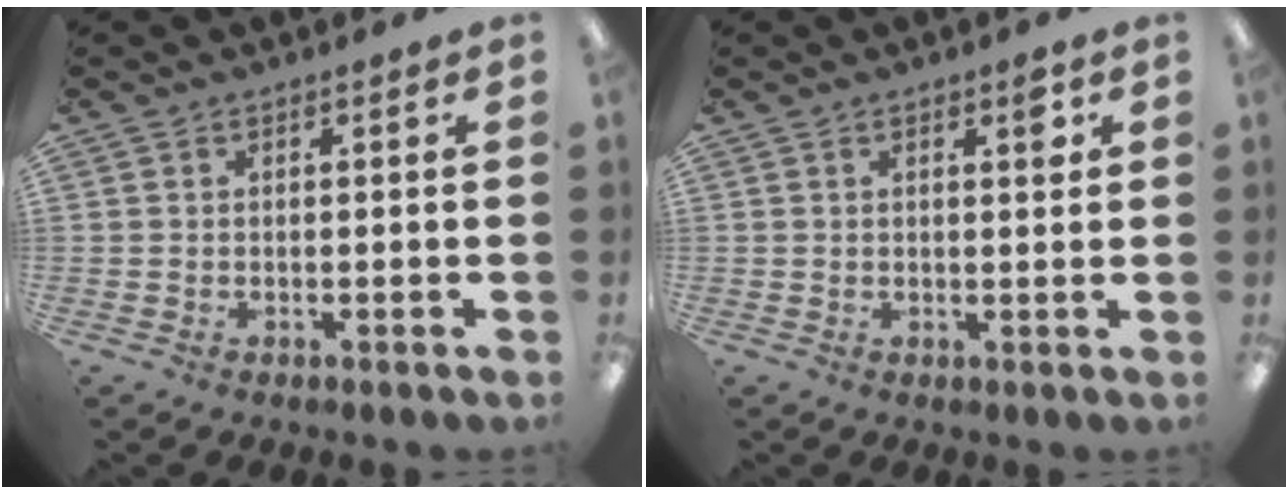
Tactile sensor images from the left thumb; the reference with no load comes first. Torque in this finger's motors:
{"motor_torque": [0.00, -0.09, -0.23, 0.05, 0.00]}